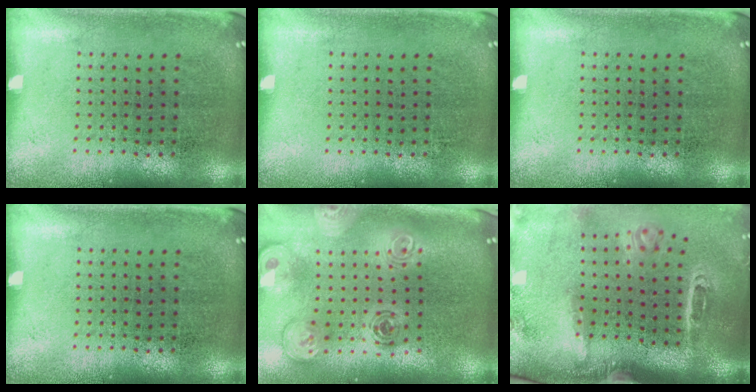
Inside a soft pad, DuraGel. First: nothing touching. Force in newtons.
{"total": 0.0}
{"total": 0.0}
{"total": 0.0}
{"total": 2.3, "press": 1.8, "slide": 1.5}
{"total": 3.2, "press": 2.2, "slide": 2.3}